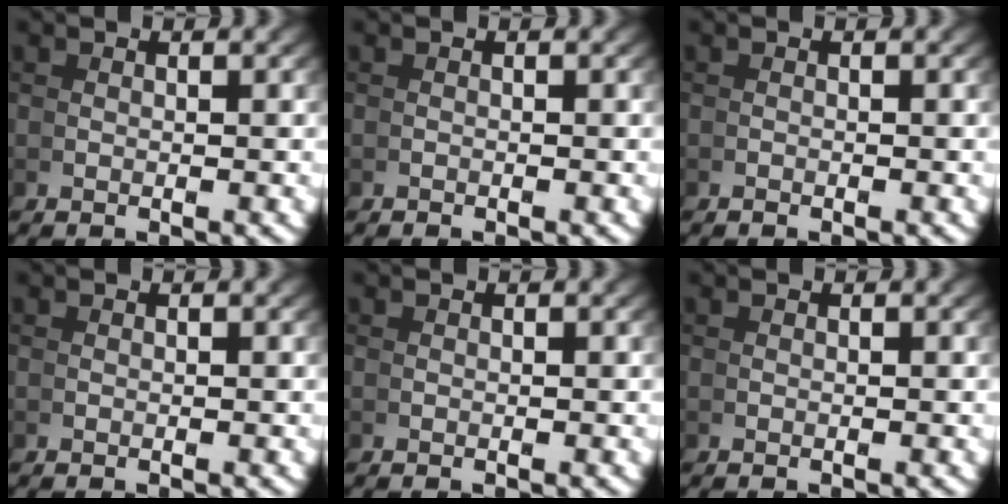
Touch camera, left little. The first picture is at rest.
{"total": 0.7, "force": [-0.3, -0.6, -0.4], "torque": [0.009, -0.001, -0.006]}
{"total": 0.8, "force": [-0.3, -0.6, -0.4], "torque": [0.010, -0.001, -0.007]}
{"total": 0.0}
{"total": 0.0}
{"total": 0.0}